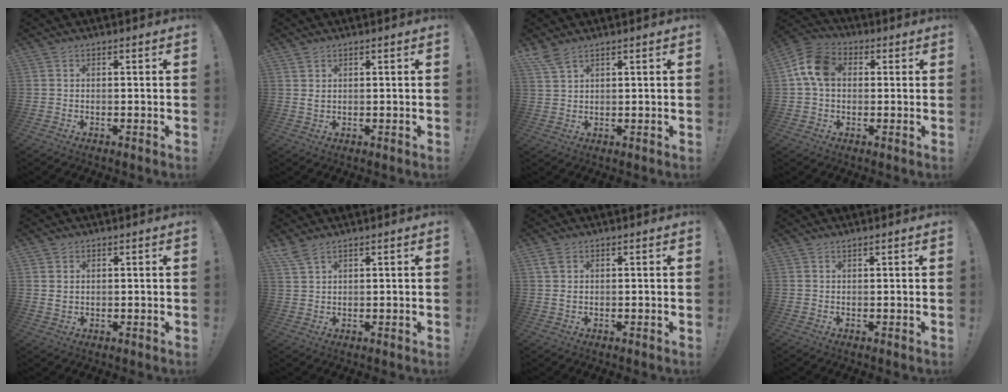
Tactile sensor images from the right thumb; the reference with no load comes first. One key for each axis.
{"total": 1.4, "fx": 0.9, "fy": 0.6, "fz": 1.0, "tx": -0.016, "ty": -0.003, "tz": 0.016}
{"total": 4.2, "fx": 3.3, "fy": 1.2, "fz": 2.3, "tx": -0.043, "ty": -0.019, "tz": 0.062}
{"total": 11.1, "fx": 1.9, "fy": 8.0, "fz": 7.5, "tx": -0.137, "ty": 0.018, "tz": 0.039}
{"total": 2.0, "fx": 1.1, "fy": 1.5, "fz": 0.9, "tx": -0.004, "ty": -0.005, "tz": 0.019}
{"total": 3.7, "fx": 3.0, "fy": 1.1, "fz": 2.0, "tx": -0.044, "ty": -0.013, "tz": 0.057}
{"total": 2.2, "fx": 0.9, "fy": 1.1, "fz": 1.7, "tx": -0.029, "ty": 0.002, "tz": 0.016}
{"total": 0.6, "fx": 0.6, "fy": 0.0, "fz": 0.2, "tx": -0.003, "ty": 0.000, "tz": 0.011}